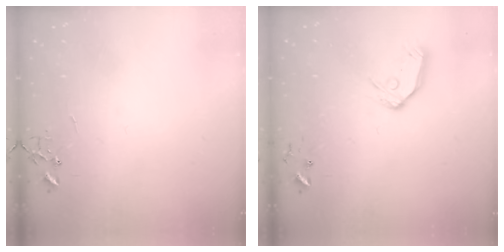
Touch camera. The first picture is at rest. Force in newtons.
{"total": 9.6, "press": 9.6, "slide": 1.0}